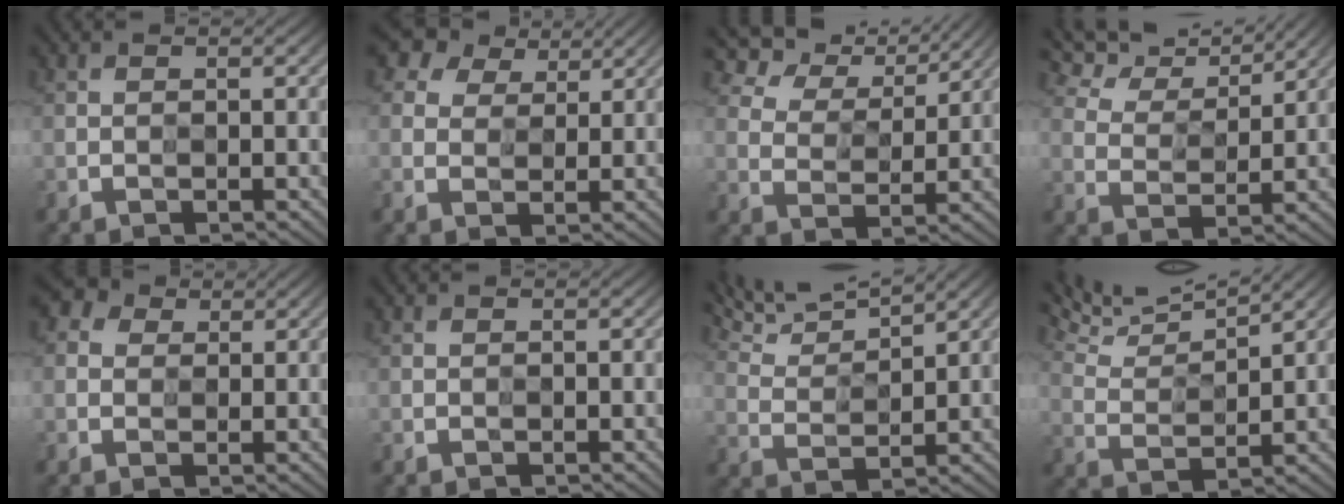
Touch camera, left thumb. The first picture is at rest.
{"total": 7.7, "force": [5.8, 4.6, 2.1], "torque": [-0.058, 0.007, 0.107]}
{"total": 7.2, "force": [6.1, 2.8, 2.3], "torque": [-0.055, 0.007, 0.103]}
{"total": 8.7, "force": [7.9, 2.1, 3.0], "torque": [-0.074, 0.002, 0.125]}
{"total": 3.7, "force": [1.7, 3.1, 1.1], "torque": [-0.030, 0.008, 0.030]}
{"total": 0.0}
{"total": 8.4, "force": [7.6, 1.3, 3.4], "torque": [-0.076, 0.009, 0.131]}
{"total": 8.5, "force": [7.8, 1.1, 3.2], "torque": [-0.071, 0.005, 0.133]}